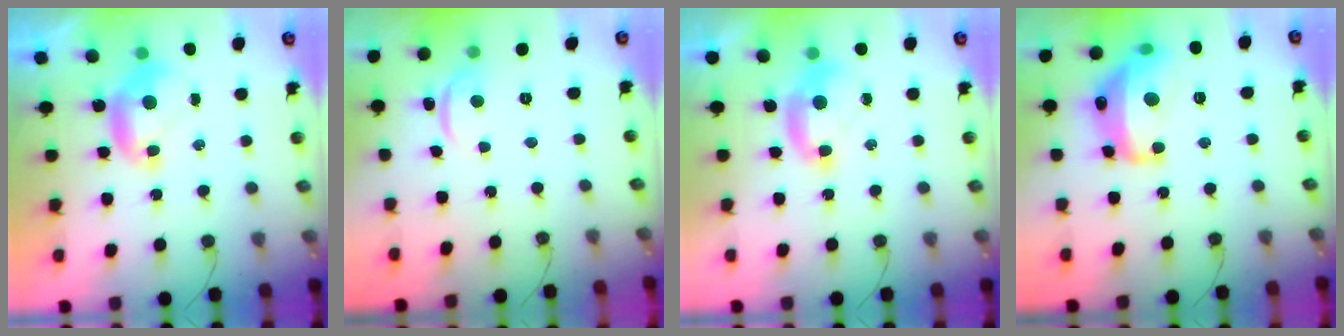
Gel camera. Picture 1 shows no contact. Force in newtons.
{"total": 3.3, "press": 3.2, "slide": 0.5}
{"total": 1.5, "press": 1.4, "slide": 0.5}
{"total": 12.5, "press": 12.4, "slide": 1.0}